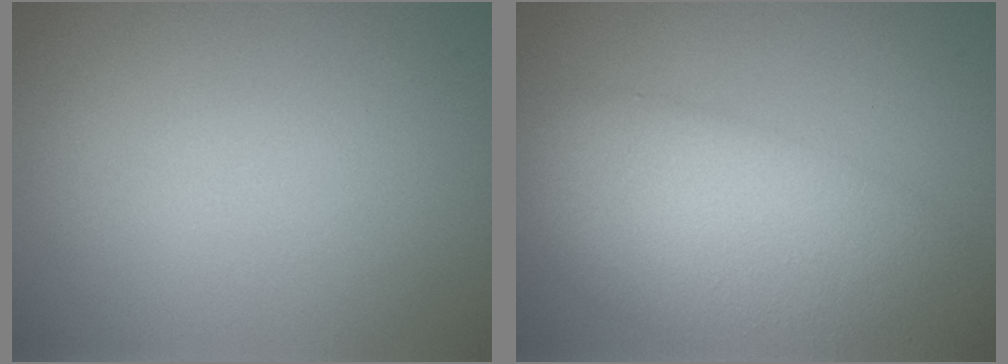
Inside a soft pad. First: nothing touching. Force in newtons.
{"total": 11.2, "press": 11.2, "slide": 0.7}